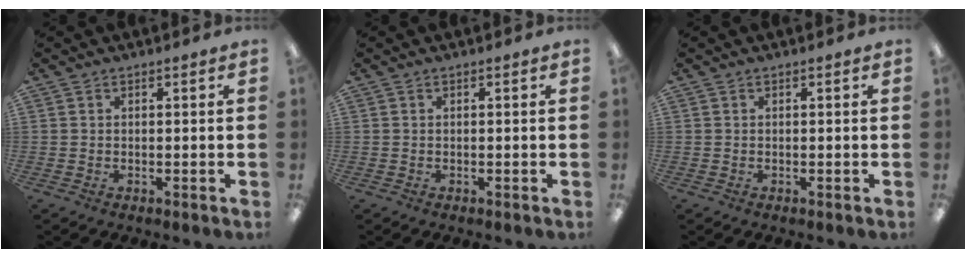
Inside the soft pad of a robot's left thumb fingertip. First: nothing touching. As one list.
[{"total": 0.0}, {"total": 0.0}]